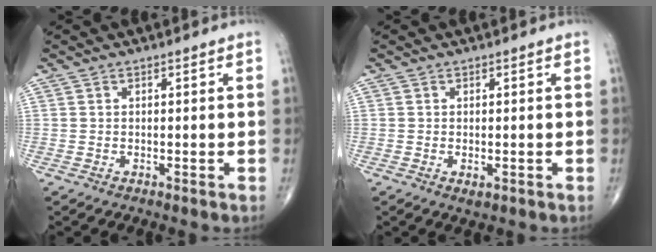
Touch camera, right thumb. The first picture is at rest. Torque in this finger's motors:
{"motor_torque": [-0.11, 0.11, -0.09, 0.09, 0.04]}